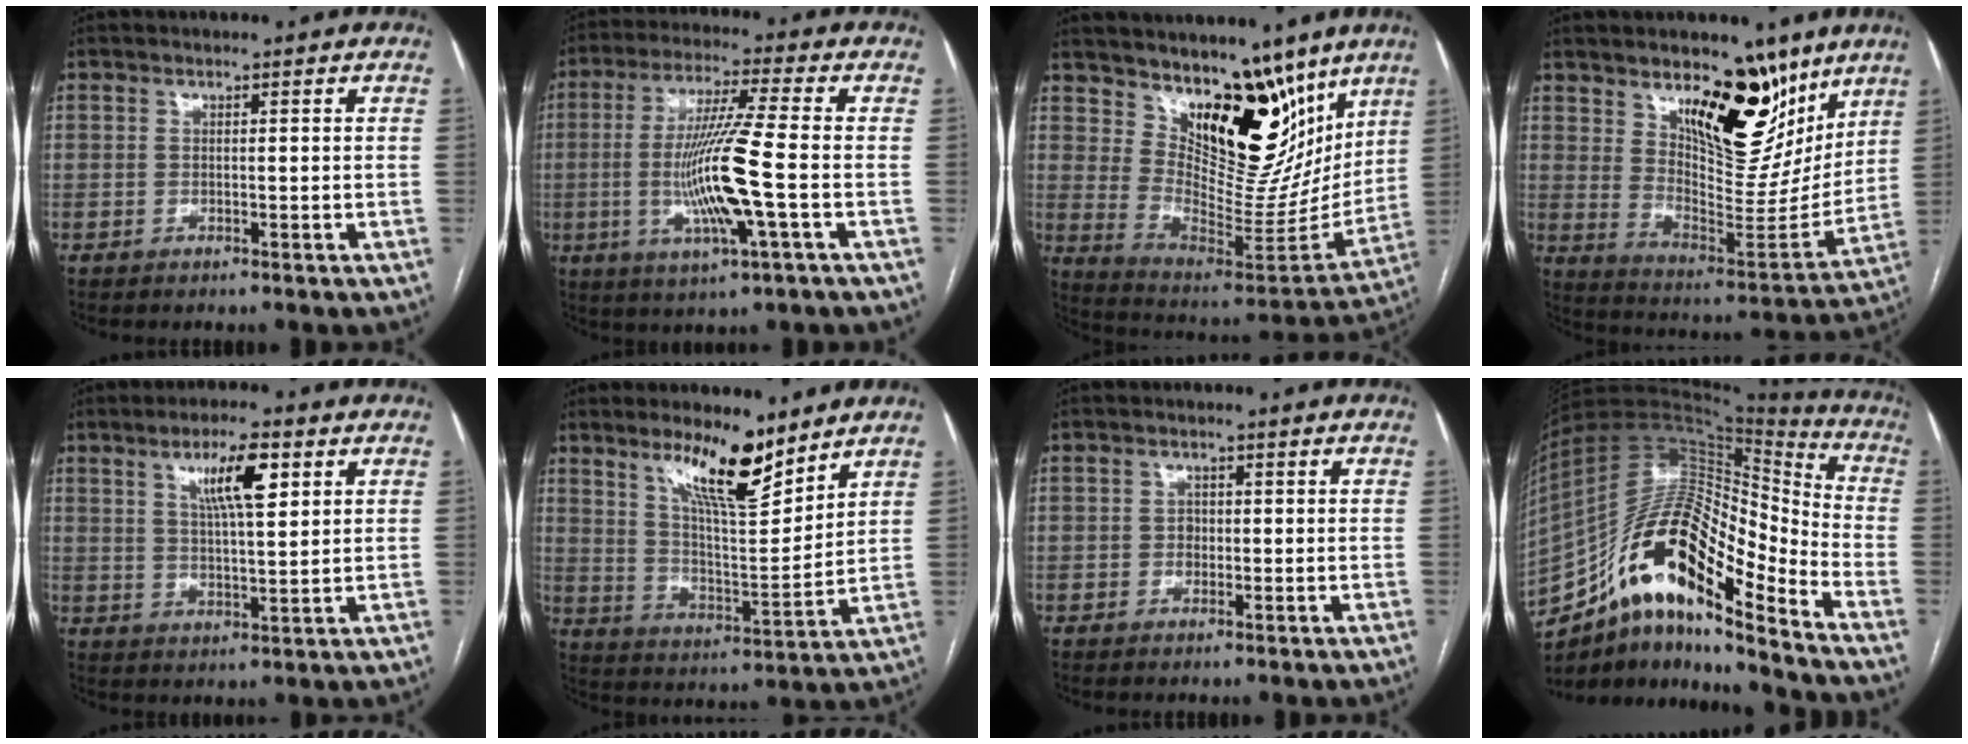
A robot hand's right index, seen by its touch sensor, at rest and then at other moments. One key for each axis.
{"total": 13.0, "fx": -2.2, "fy": -0.3, "fz": 12.8, "tx": -0.254, "ty": -0.010, "tz": -0.046}
{"total": 15.4, "fx": 10.5, "fy": 7.0, "fz": 8.9, "tx": -0.118, "ty": -0.011, "tz": 0.185}
{"total": 17.1, "fx": 10.9, "fy": 6.7, "fz": 11.4, "tx": -0.150, "ty": -0.029, "tz": 0.180}
{"total": 7.8, "fx": 3.5, "fy": 1.4, "fz": 6.9, "tx": -0.122, "ty": 0.005, "tz": 0.061}
{"total": 12.0, "fx": 8.6, "fy": 2.1, "fz": 8.0, "tx": -0.139, "ty": -0.012, "tz": 0.154}
{"total": 1.4, "fx": -0.2, "fy": 1.2, "fz": 0.7, "tx": -0.007, "ty": 0.004, "tz": -0.002}
{"total": 20.8, "fx": -12.3, "fy": 5.2, "fz": 16.0, "tx": -0.306, "ty": 0.032, "tz": -0.211}